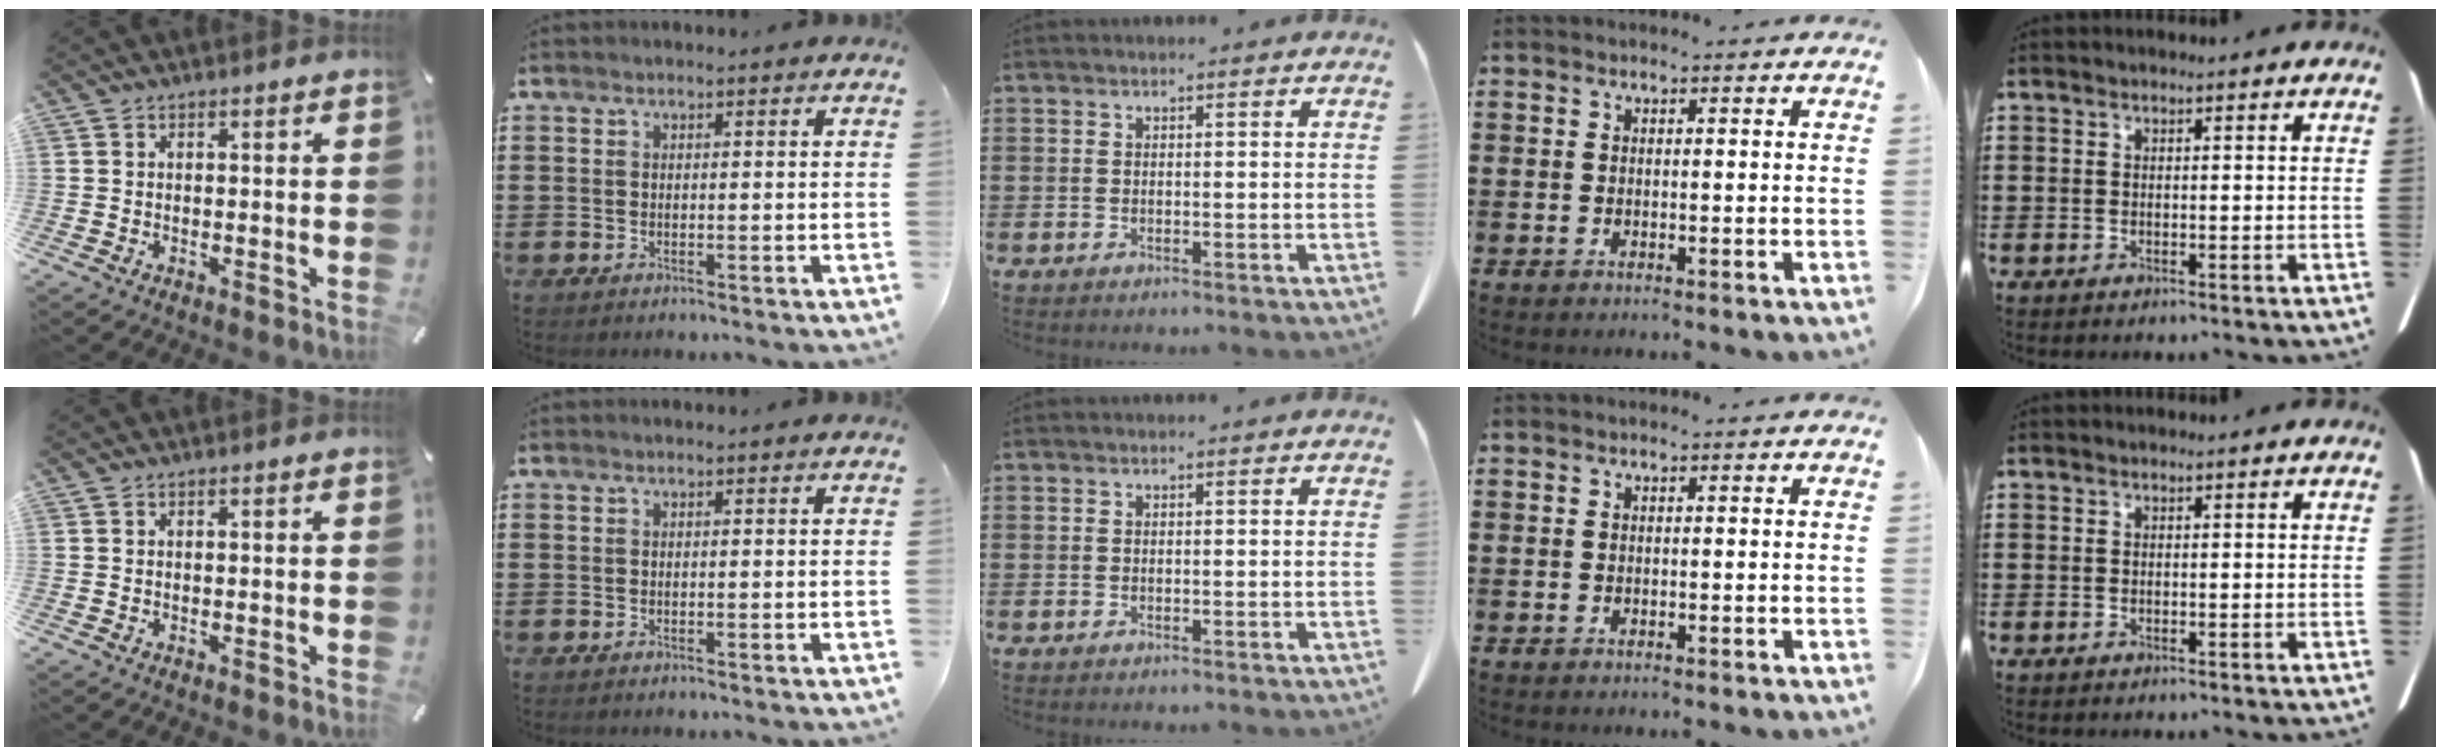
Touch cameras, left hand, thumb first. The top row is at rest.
{}